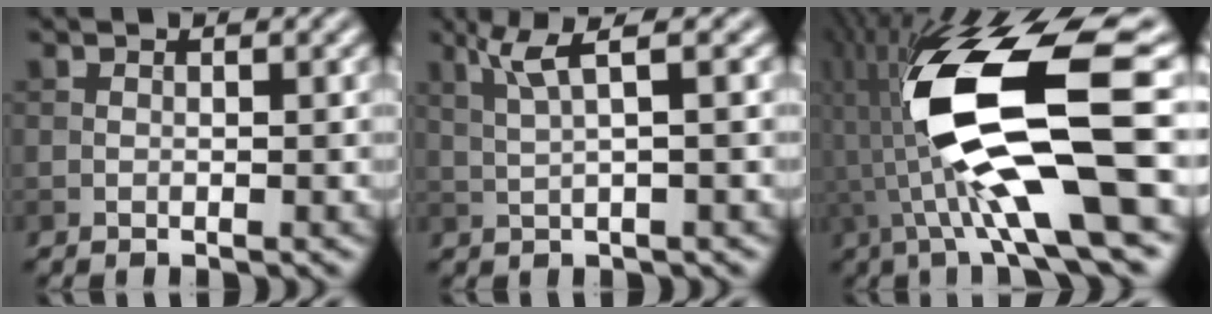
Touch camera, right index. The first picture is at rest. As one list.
[{"total": 3.5, "force": [1.5, 0.5, 3.1], "torque": [-0.060, 0.005, 0.035]}, {"total": 14.8, "force": [-0.8, 4.0, 14.2], "torque": [-0.279, 0.010, -0.019]}]